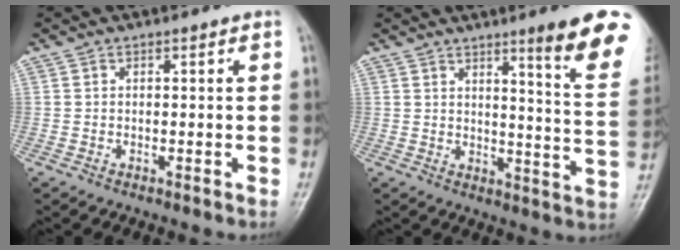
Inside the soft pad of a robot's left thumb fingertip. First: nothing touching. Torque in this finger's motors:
{"motor_torque": [0.67, 0.32, 1.77, -1.00, 0.09]}